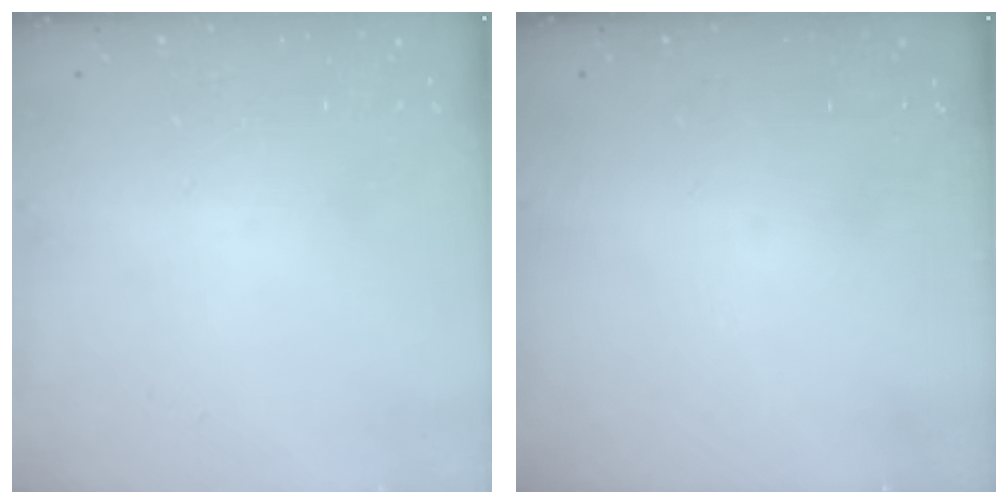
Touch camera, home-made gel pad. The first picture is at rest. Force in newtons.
{"total": 0.0}